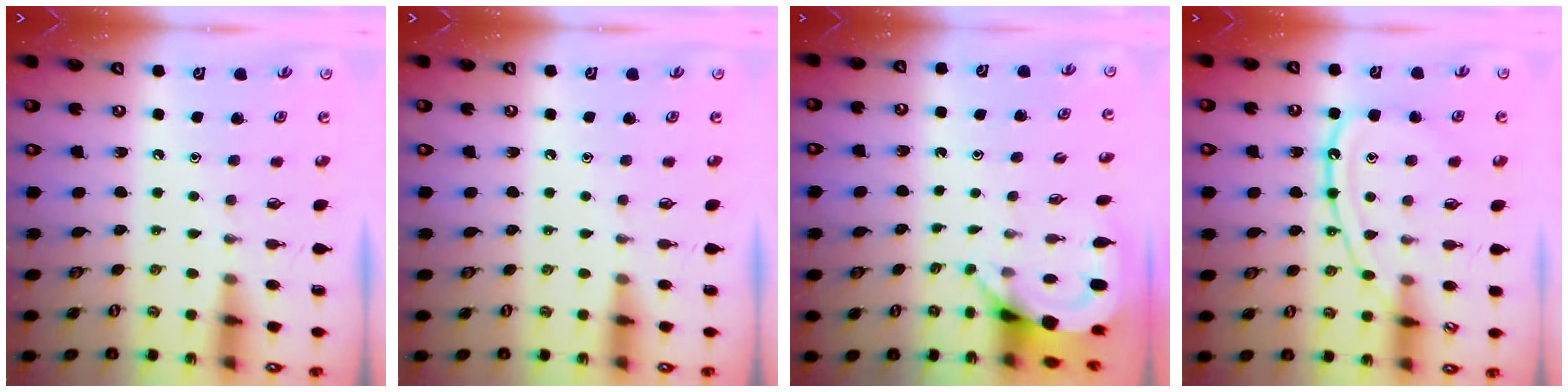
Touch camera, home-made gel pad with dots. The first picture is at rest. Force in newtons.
{"total": 0.0}
{"total": 3.9, "press": 3.8, "slide": 0.3}
{"total": 12.9, "press": 12.8, "slide": 1.3}